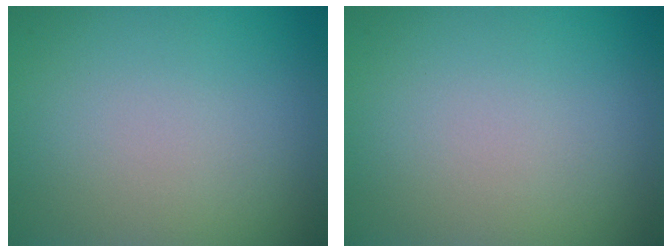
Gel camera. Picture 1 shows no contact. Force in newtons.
{"total": 0.0}